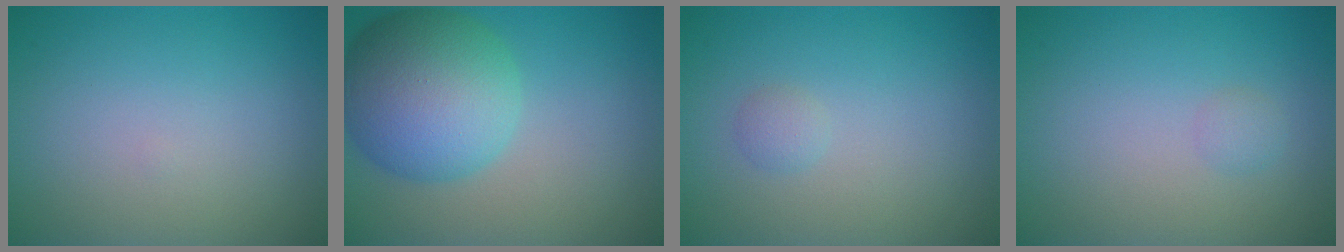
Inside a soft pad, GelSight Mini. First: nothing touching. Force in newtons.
{"total": 9.6, "press": 9.6, "slide": 0.5}
{"total": 0.9, "press": 0.9, "slide": 0.0}
{"total": 0.8, "press": 0.8, "slide": 0.1}